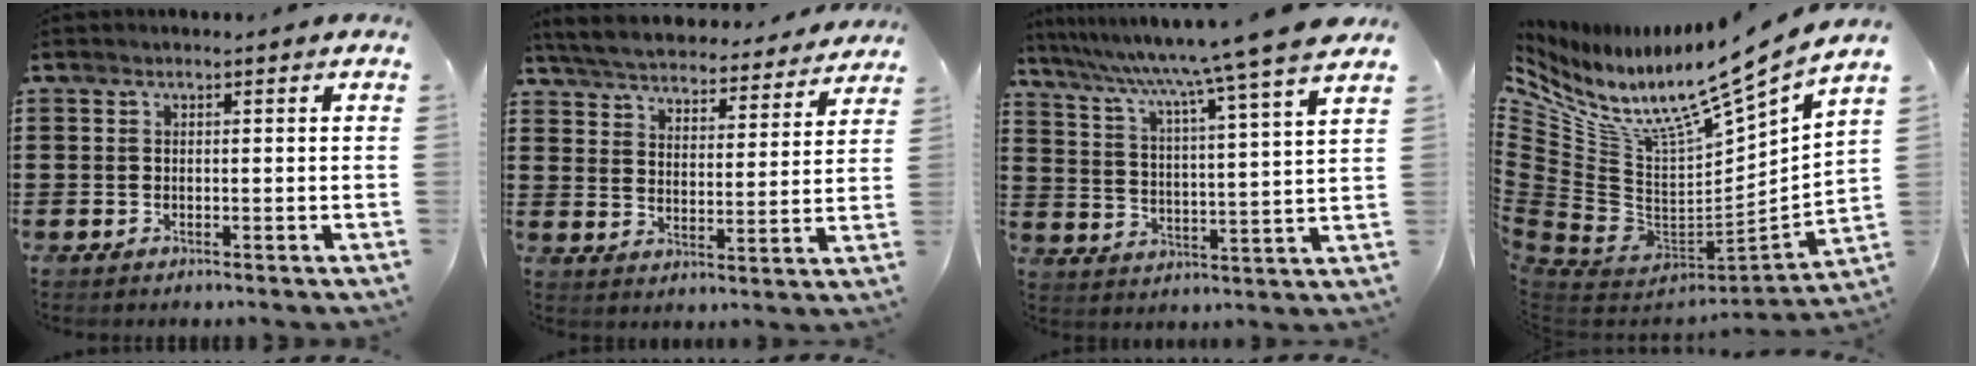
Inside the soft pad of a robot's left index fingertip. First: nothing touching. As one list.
[{"total": 5.1, "force": [5.1, -0.1, 0.5], "torque": [-0.038, -0.040, 0.084]}, {"total": 8.2, "force": [6.8, -2.0, 4.0], "torque": [-0.107, -0.059, 0.104]}, {"total": 11.1, "force": [7.8, 2.9, 7.4], "torque": [-0.147, -0.069, 0.122]}]